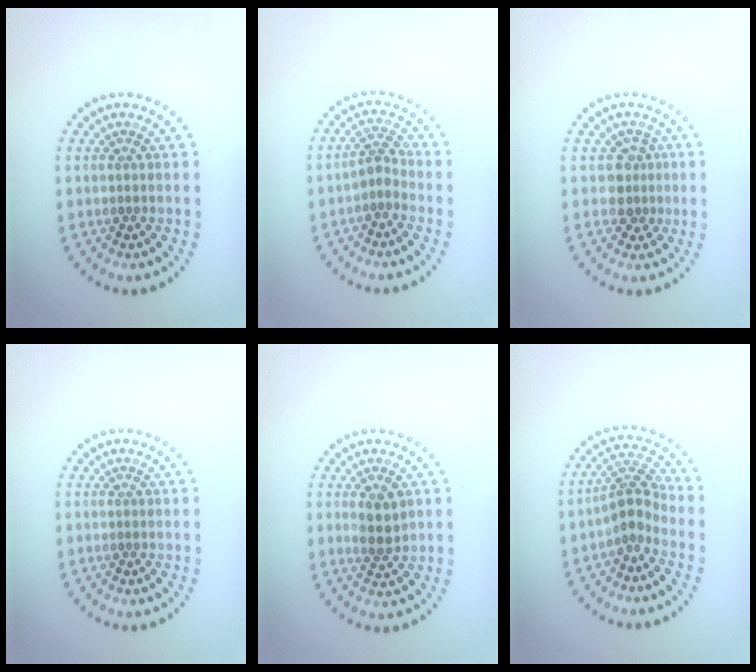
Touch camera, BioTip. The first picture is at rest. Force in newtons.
{"total": 2.0, "press": 1.6, "slide": 1.3}
{"total": 2.2, "press": 1.9, "slide": 1.1}
{"total": 0.0}
{"total": 2.4, "press": 2.2, "slide": 0.8}
{"total": 2.9, "press": 2.4, "slide": 1.7}